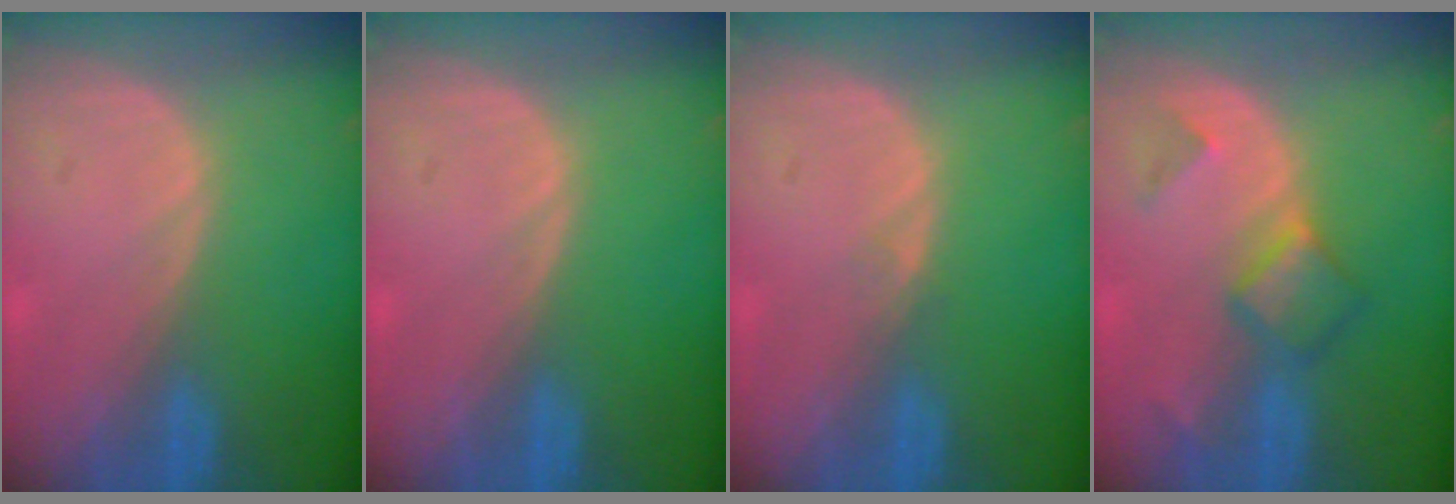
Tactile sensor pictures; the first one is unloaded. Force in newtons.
{"total": 0.0}
{"total": 0.7, "press": 0.7, "slide": 0.1}
{"total": 4.9, "press": 4.8, "slide": 0.9}